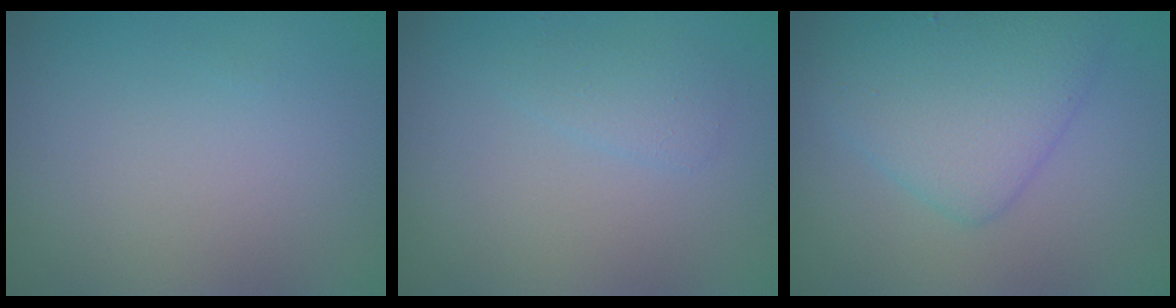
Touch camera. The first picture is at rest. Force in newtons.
{"total": 1.4, "press": 1.4, "slide": 0.1}
{"total": 4.8, "press": 4.8, "slide": 0.2}